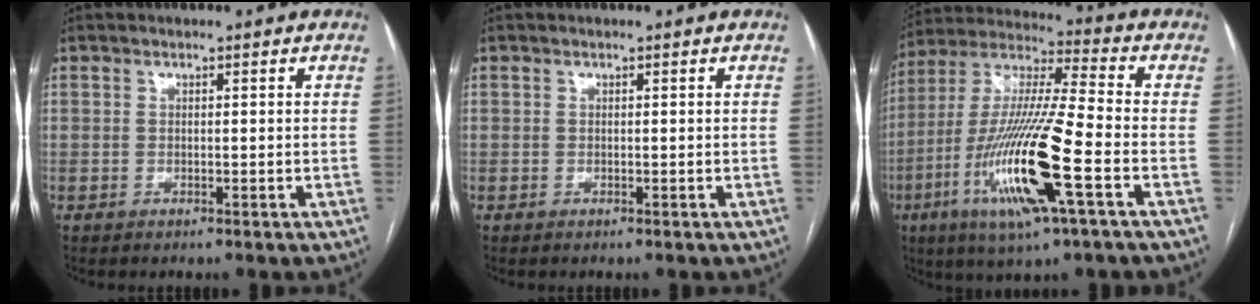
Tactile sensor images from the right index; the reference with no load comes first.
{"total": 0.0}
{"total": 19.4, "force": [-6.7, 1.2, 18.2], "torque": [-0.382, -0.024, -0.126]}